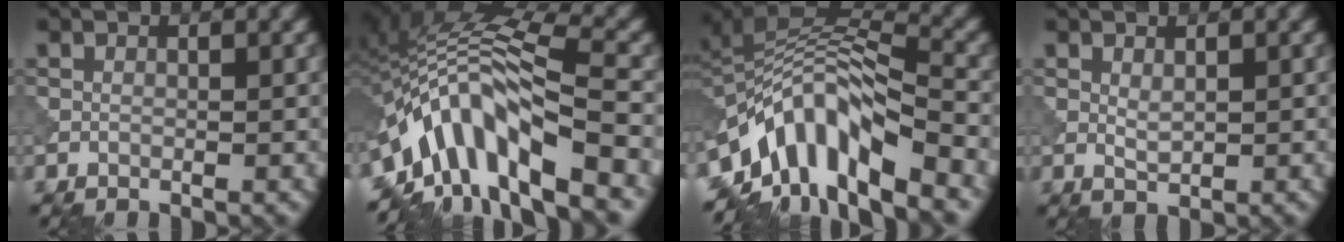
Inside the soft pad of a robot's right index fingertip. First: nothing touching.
{"total": 11.0, "force": [-5.8, 3.8, 8.5], "torque": [-0.141, 0.022, -0.112]}
{"total": 10.3, "force": [-5.3, 4.3, 7.7], "torque": [-0.125, 0.013, -0.107]}
{"total": 1.2, "force": [0.4, 0.4, 1.0], "torque": [-0.024, -0.002, 0.013]}